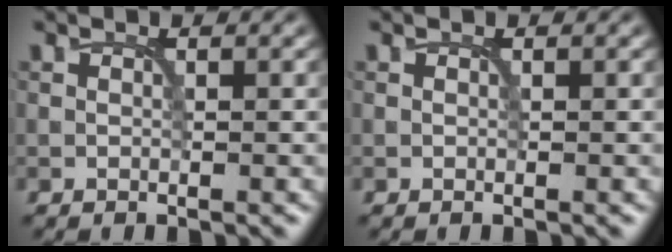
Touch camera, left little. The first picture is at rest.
{"total": 0.0}